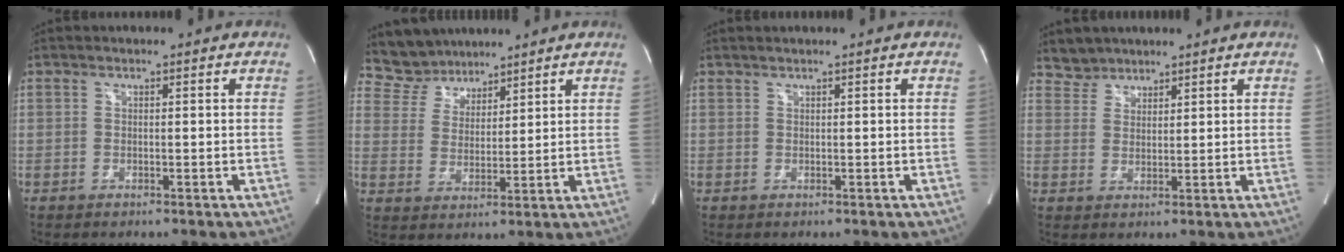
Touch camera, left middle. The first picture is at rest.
{"total": 6.7, "force": [6.1, 2.8, -0.3], "torque": [-0.004, 0.011, 0.126]}
{"total": 0.9, "force": [0.8, -0.2, 0.4], "torque": [-0.011, 0.007, 0.020]}
{"total": 3.1, "force": [2.7, 1.3, -0.5], "torque": [0.012, 0.007, 0.049]}